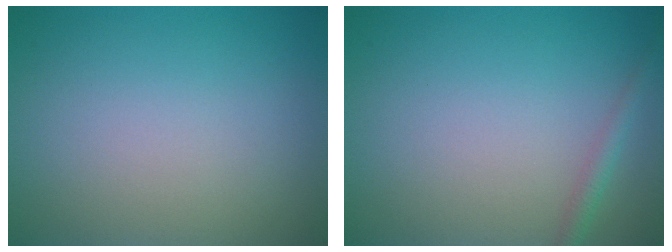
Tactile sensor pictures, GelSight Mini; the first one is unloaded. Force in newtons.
{"total": 1.4, "press": 1.4, "slide": 0.1}